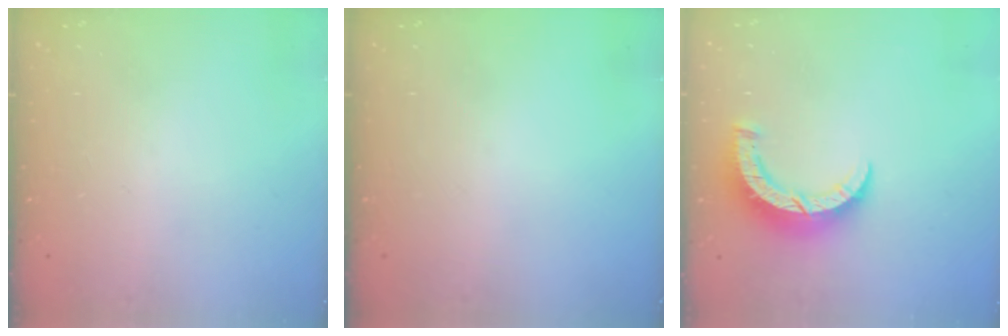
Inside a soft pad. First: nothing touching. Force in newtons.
{"total": 0.0}
{"total": 8.0, "press": 8.0, "slide": 0.4}